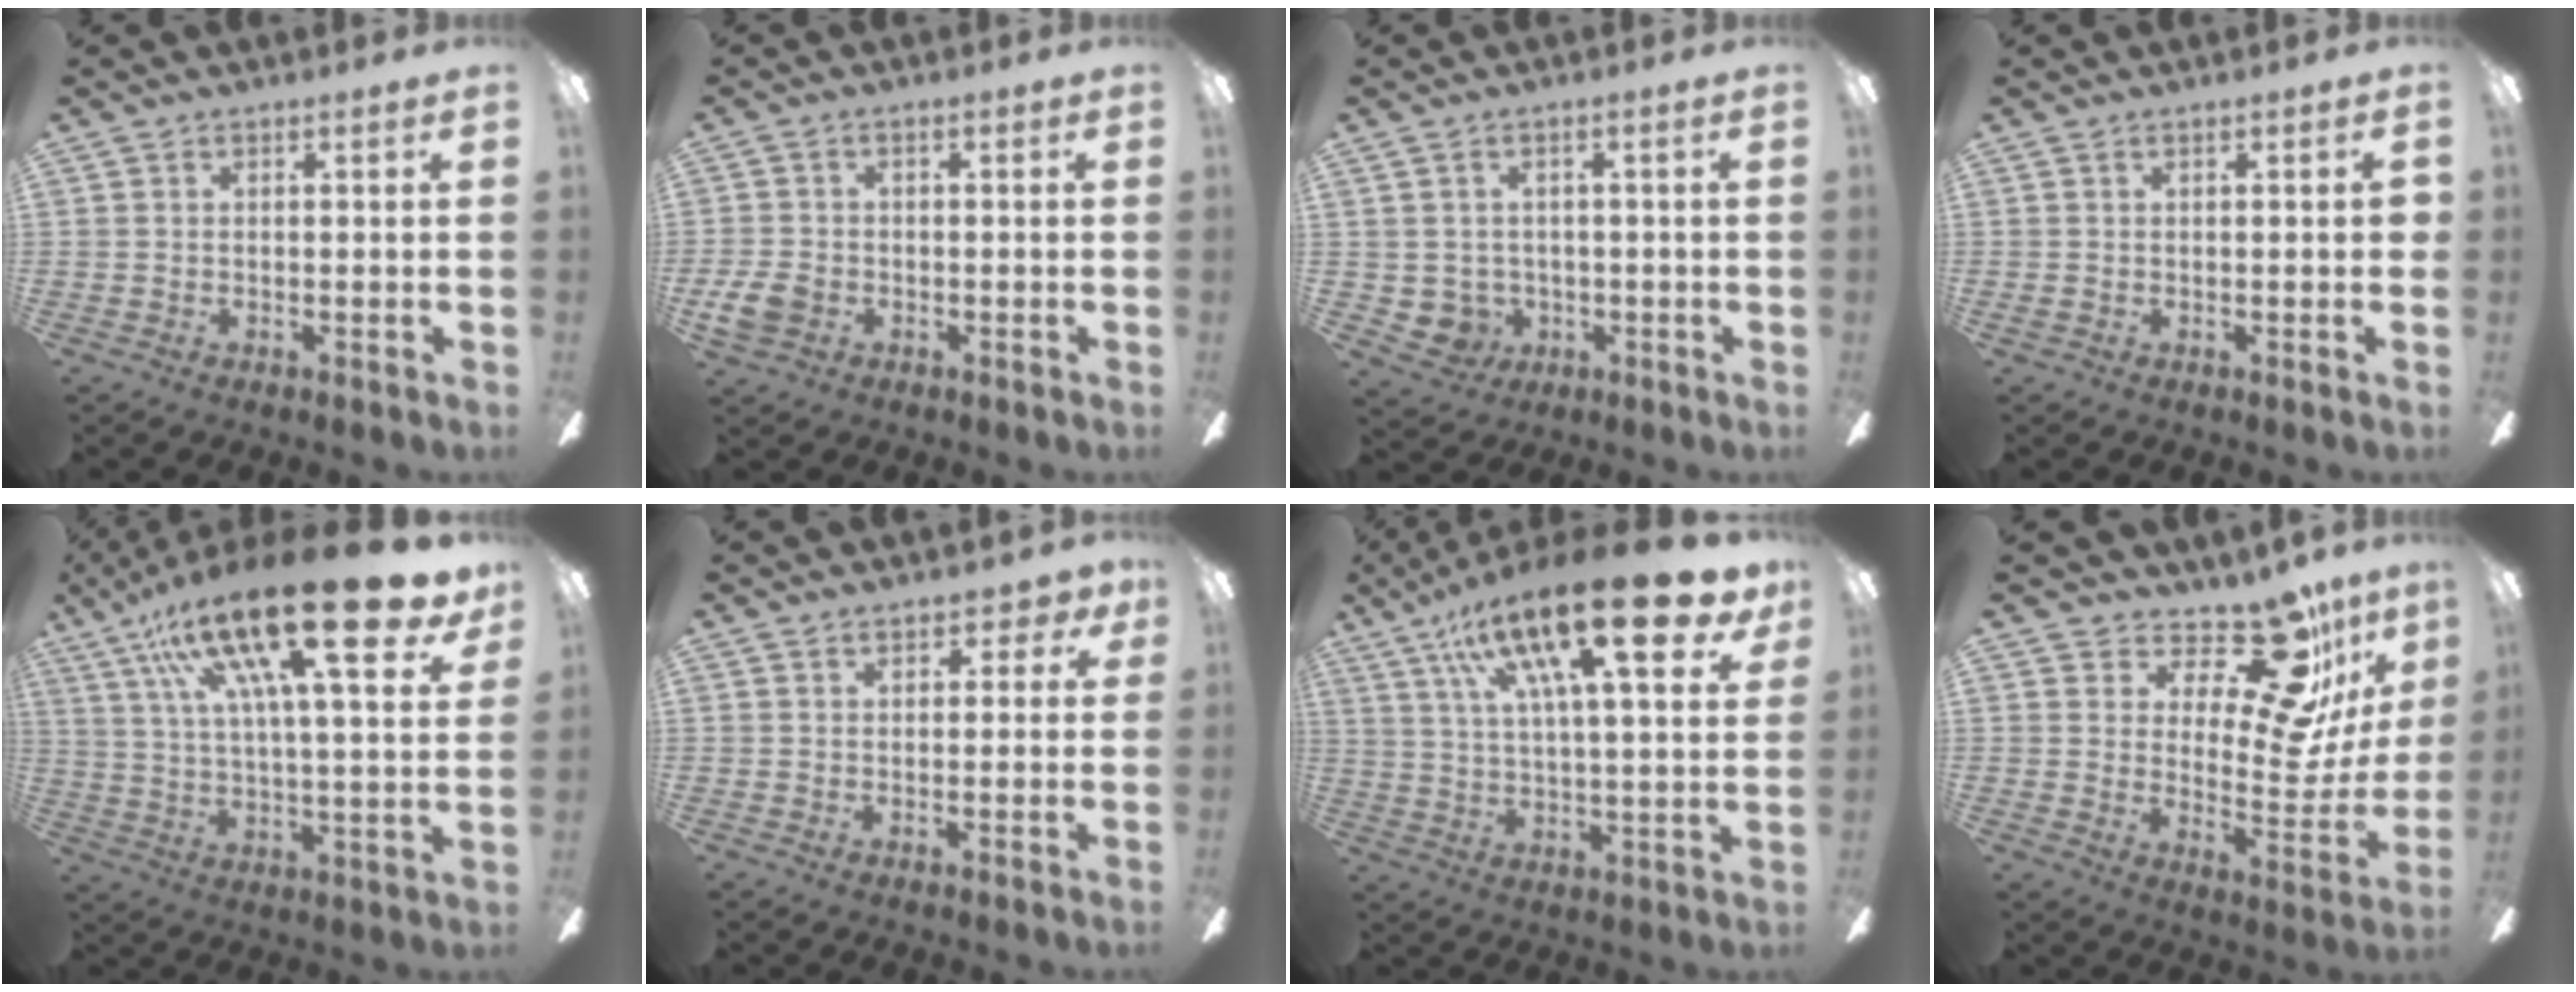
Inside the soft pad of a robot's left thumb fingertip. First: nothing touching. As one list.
[{"total": 5.7, "force": [-2.1, 4.0, 3.4], "torque": [-0.068, 0.008, -0.041]}, {"total": 4.0, "force": [0.2, 3.8, 1.2], "torque": [-0.047, 0.002, 0.003]}, {"total": 1.9, "force": [0.1, 0.6, 1.8], "torque": [-0.025, 0.002, -0.001]}, {"total": 28.9, "force": [16.4, 7.2, 22.7], "torque": [-0.380, -0.095, 0.255]}, {"total": 3.0, "force": [1.8, 1.6, 1.7], "torque": [-0.013, -0.004, 0.028]}, {"total": 23.9, "force": [13.1, 6.7, 18.8], "torque": [-0.300, -0.059, 0.200]}, {"total": 18.4, "force": [13.6, 6.7, 10.5], "torque": [-0.144, -0.116, 0.228]}]